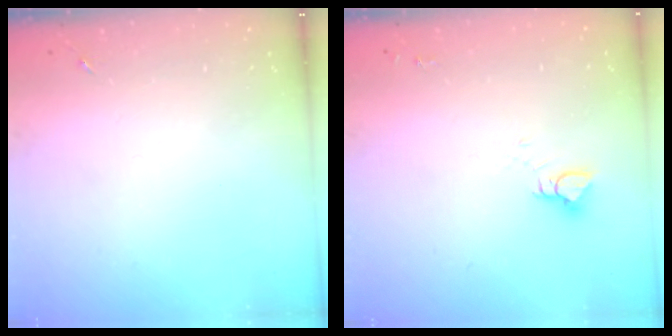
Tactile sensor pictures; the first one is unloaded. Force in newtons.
{"total": 4.3, "press": 4.3, "slide": 0.4}